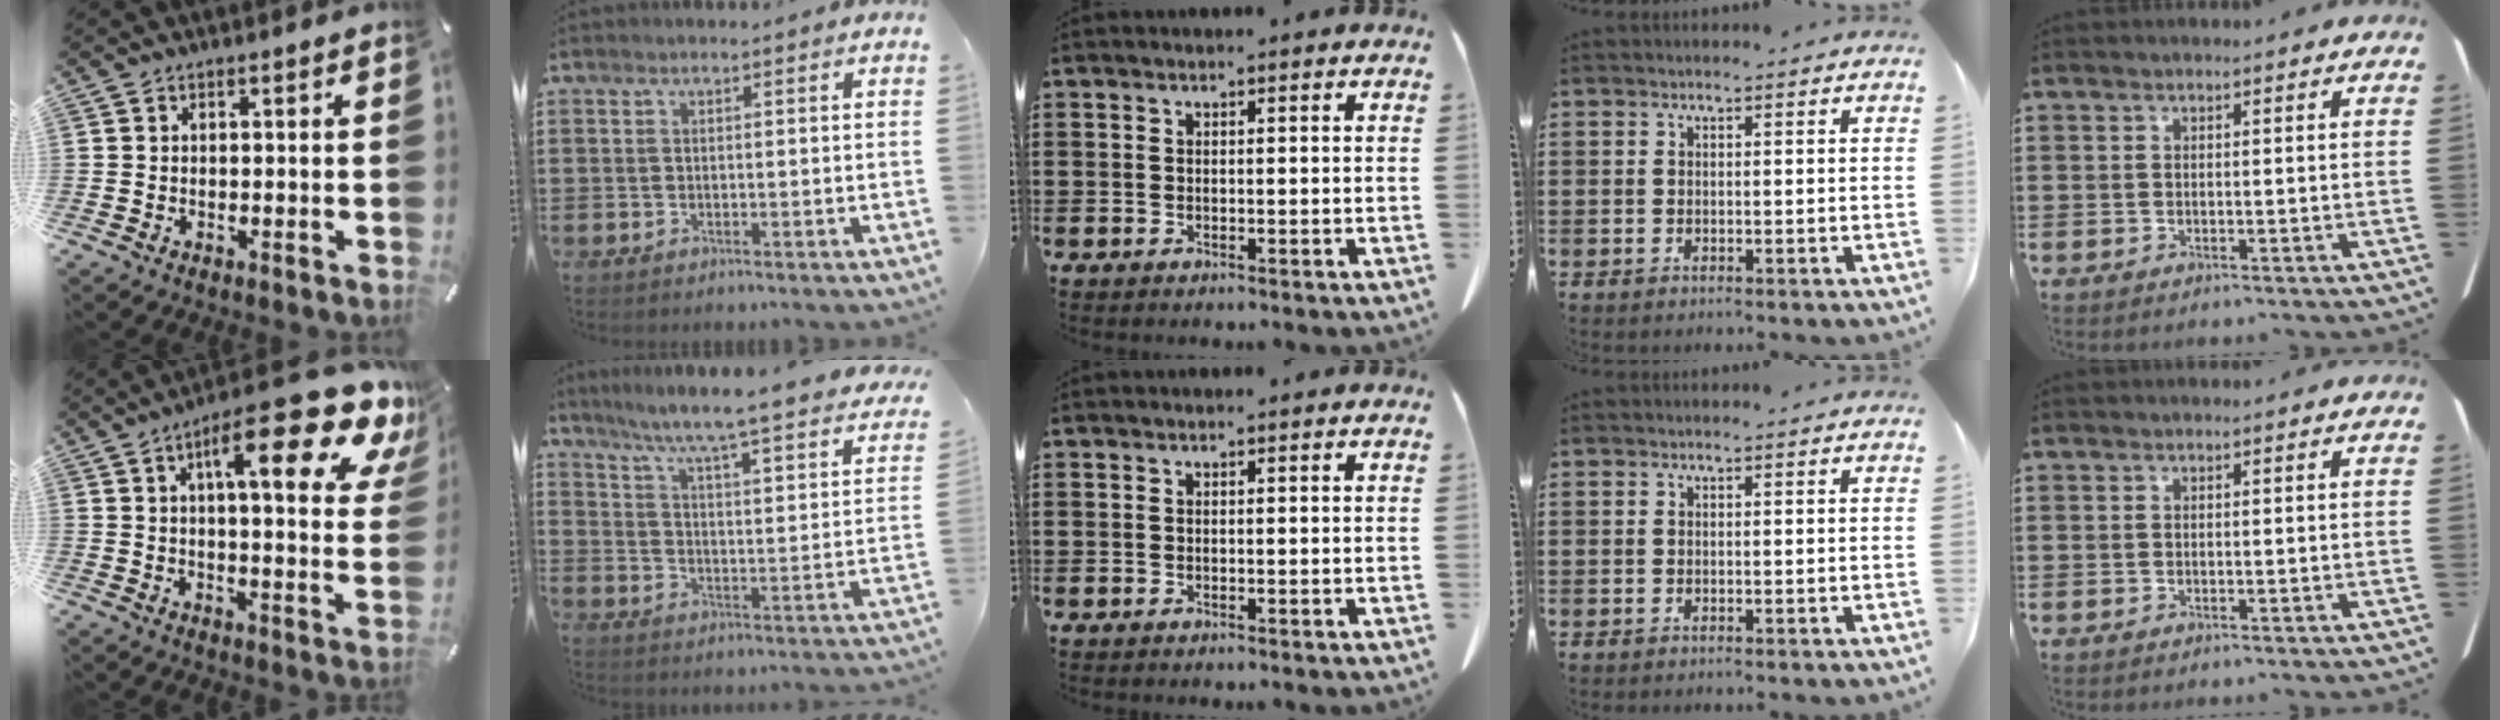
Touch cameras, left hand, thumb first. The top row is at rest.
{"thumb": {"total": 21.1, "force": [11.4, 5.5, 16.9], "torque": [-0.252, -0.068, 0.170]}, "index": {"total": 5.4, "force": [4.4, -1.1, 2.9], "torque": [-0.076, -0.050, 0.062]}}